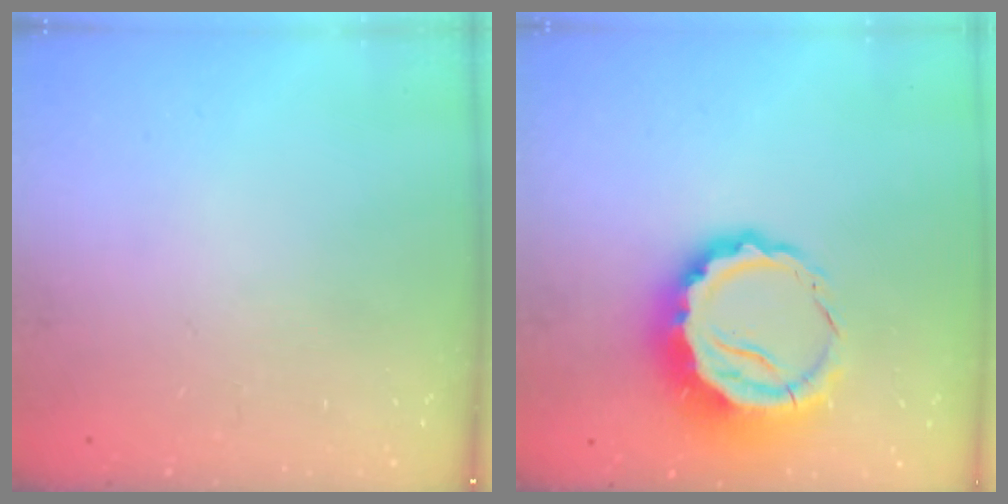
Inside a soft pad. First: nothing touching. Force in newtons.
{"total": 12.0, "press": 11.7, "slide": 2.7}